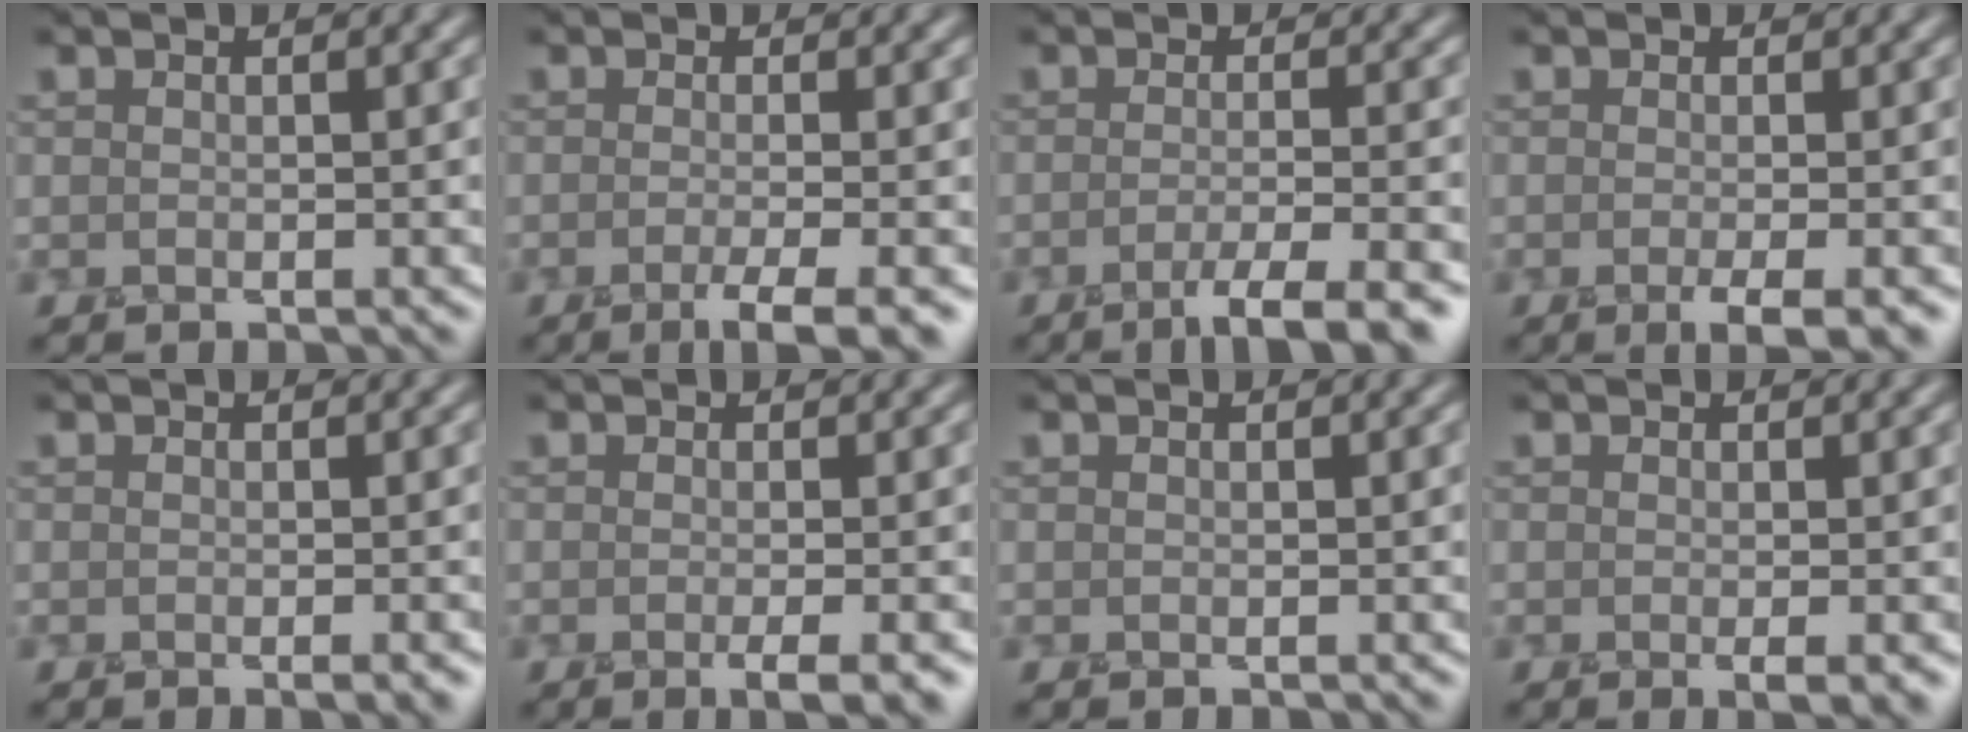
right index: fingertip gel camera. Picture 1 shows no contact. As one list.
[{"total": 4.2, "force": [-2.2, 0.7, 3.5], "torque": [-0.039, -0.016, -0.039]}, {"total": 4.8, "force": [-3.1, 0.8, 3.6], "torque": [-0.044, -0.012, -0.053]}, {"total": 3.2, "force": [-1.5, 0.6, 2.8], "torque": [-0.030, -0.016, -0.023]}, {"total": 1.7, "force": [-0.9, 0.4, 1.4], "torque": [-0.002, -0.010, -0.010]}, {"total": 2.9, "force": [-1.2, 0.6, 2.5], "torque": [-0.023, -0.013, -0.018]}, {"total": 0.0}, {"total": 1.8, "force": [-0.7, 0.3, 1.6], "torque": [-0.011, -0.008, -0.007]}]